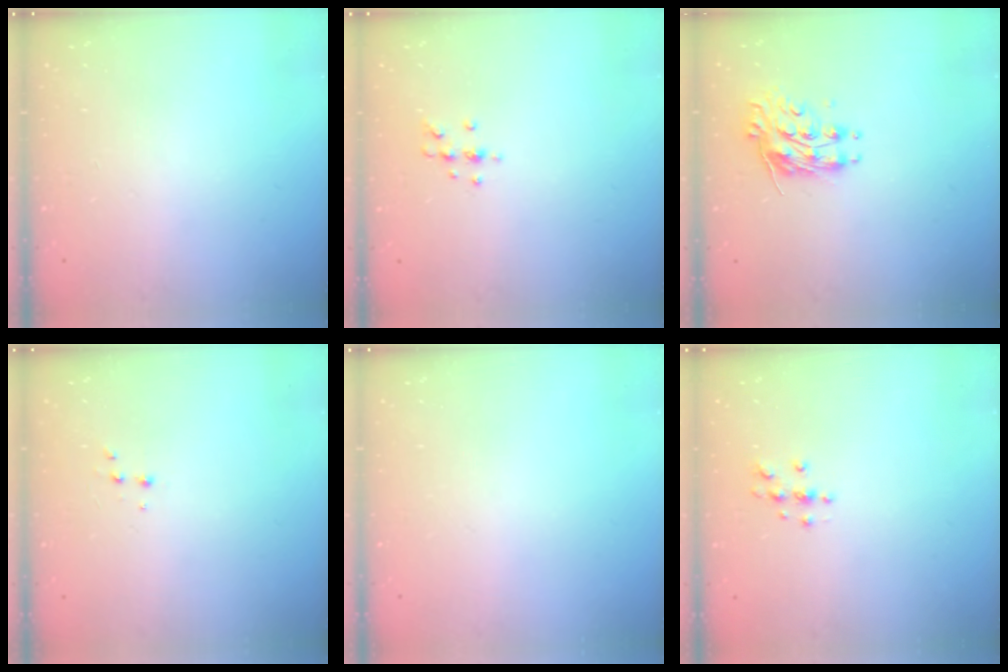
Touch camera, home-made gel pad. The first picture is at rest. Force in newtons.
{"total": 5.4, "press": 5.2, "slide": 1.4}
{"total": 10.4, "press": 10.4, "slide": 0.5}
{"total": 1.9, "press": 1.9, "slide": 0.2}
{"total": 0.0}
{"total": 4.0, "press": 3.9, "slide": 0.4}